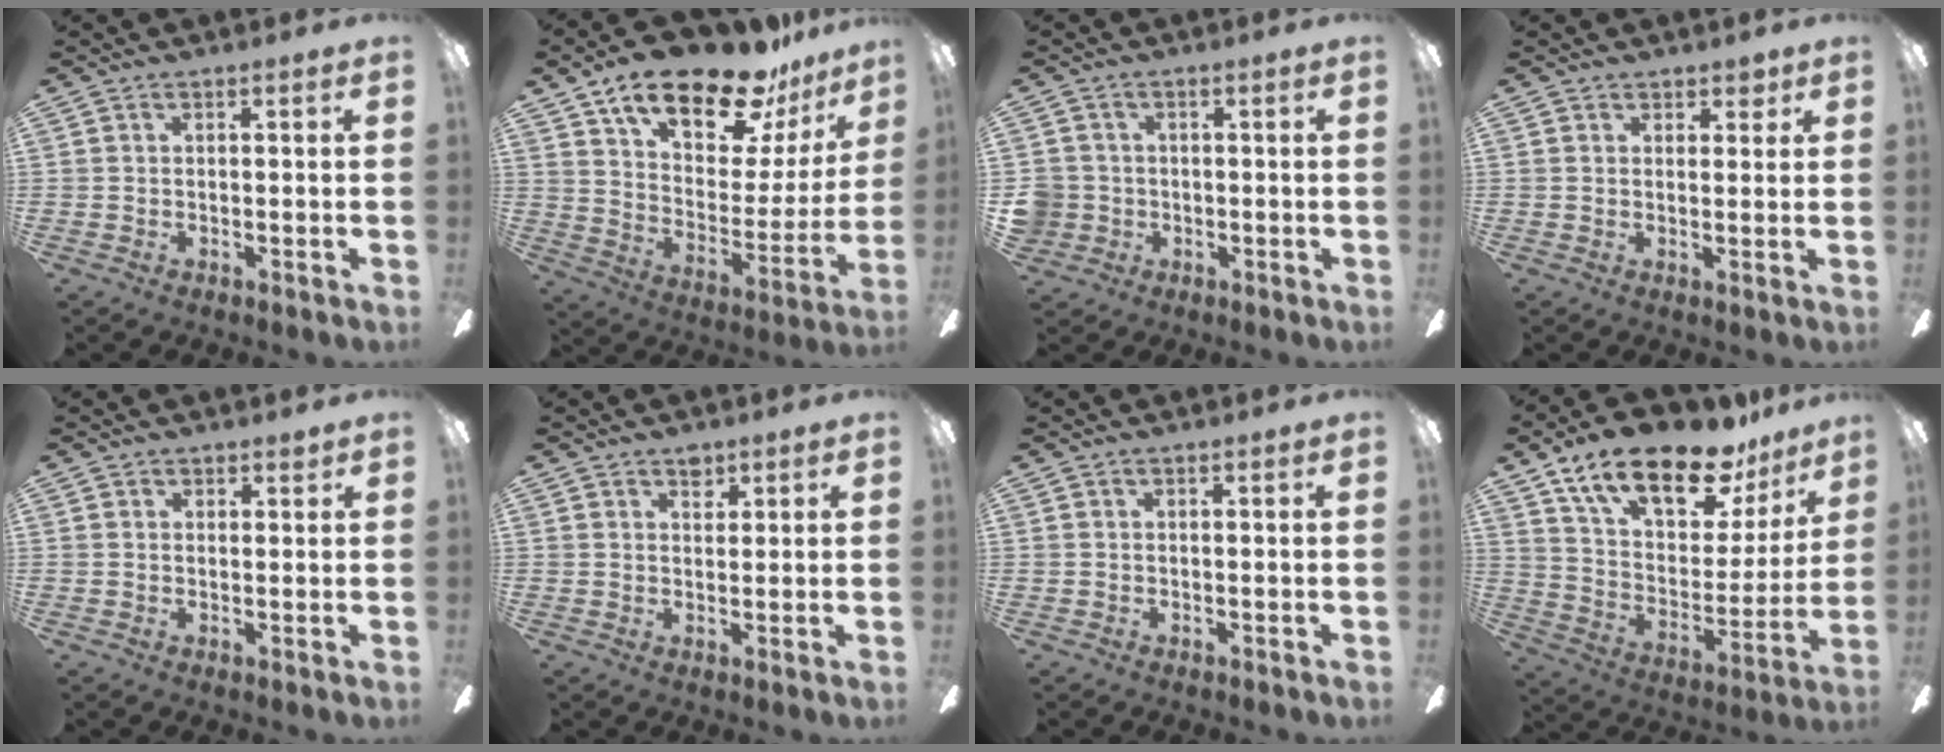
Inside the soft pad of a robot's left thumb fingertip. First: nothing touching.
{"total": 23.1, "force": [16.5, 9.3, 13.2], "torque": [-0.217, -0.100, 0.284]}
{"total": 4.4, "force": [-0.3, 4.4, 0.7], "torque": [-0.020, 0.009, -0.005]}
{"total": 2.6, "force": [1.9, 1.7, 0.6], "torque": [-0.001, -0.001, 0.032]}
{"total": 1.7, "force": [1.4, 0.9, 0.3], "torque": [0.003, -0.002, 0.024]}
{"total": 2.9, "force": [2.2, 1.6, 1.0], "torque": [0.002, -0.014, 0.036]}
{"total": 0.0}
{"total": 21.4, "force": [14.7, 9.4, 12.5], "torque": [-0.206, -0.088, 0.256]}